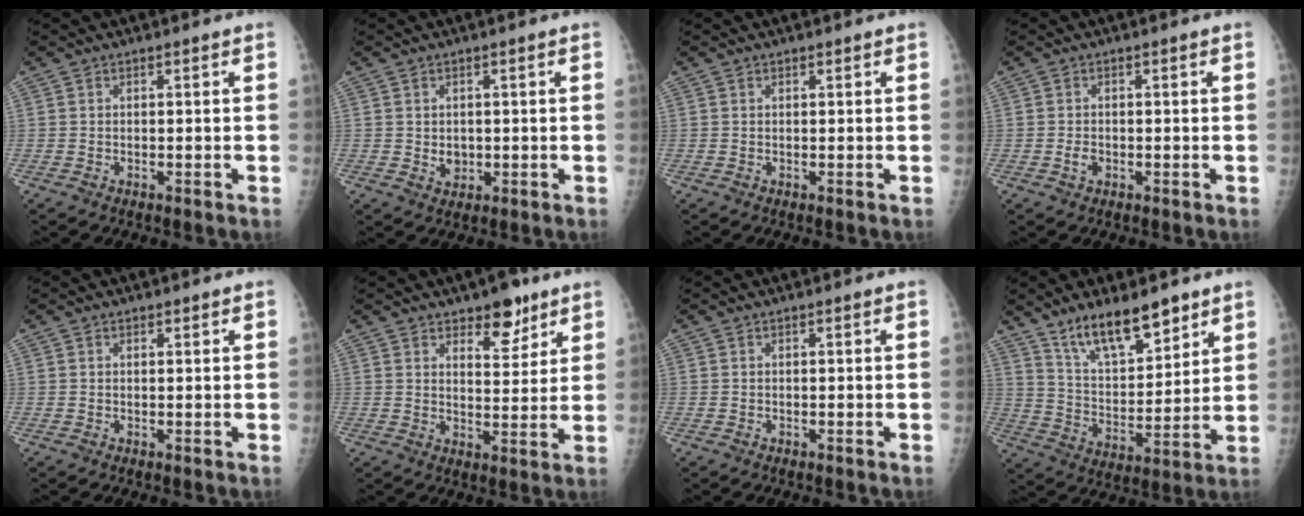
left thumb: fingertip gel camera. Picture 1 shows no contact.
{"total": 2.5, "force": [0.1, 2.1, 1.3], "torque": [-0.011, -0.002, 0.008]}
{"total": 0.0}
{"total": 1.7, "force": [-0.5, 1.3, 1.0], "torque": [-0.014, 0.002, -0.009]}
{"total": 0.6, "force": [0.4, 0.3, 0.2], "torque": [0.000, -0.003, 0.005]}
{"total": 7.7, "force": [5.2, 3.7, 4.3], "torque": [-0.031, -0.034, 0.077]}
{"total": 0.0}
{"total": 13.9, "force": [10.1, 5.2, 8.0], "torque": [-0.104, -0.067, 0.187]}